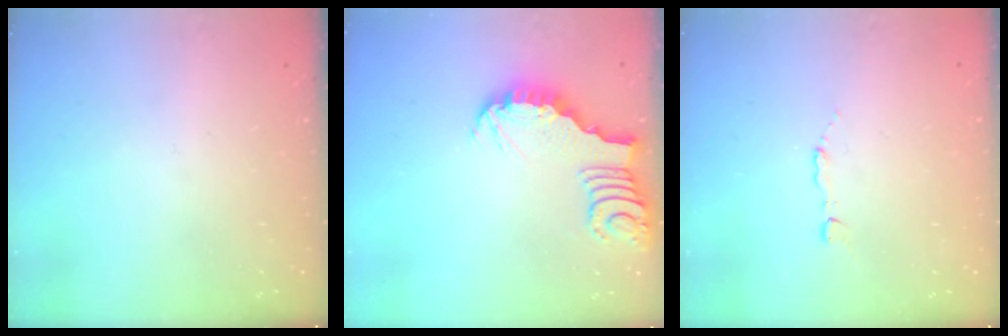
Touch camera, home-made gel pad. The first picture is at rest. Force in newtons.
{"total": 4.0, "press": 4.0, "slide": 0.4}
{"total": 1.2, "press": 1.2, "slide": 0.2}